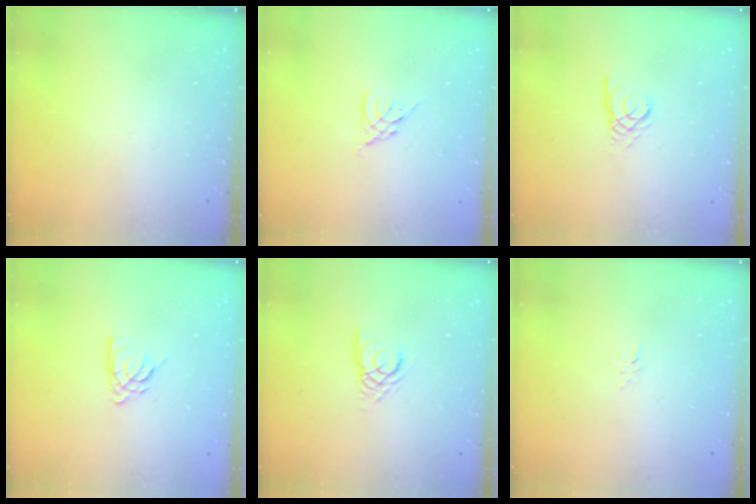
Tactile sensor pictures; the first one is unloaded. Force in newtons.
{"total": 2.6, "press": 2.5, "slide": 0.7}
{"total": 2.2, "press": 2.2, "slide": 0.2}
{"total": 5.3, "press": 5.3, "slide": 0.5}
{"total": 3.6, "press": 3.6, "slide": 0.2}
{"total": 2.9, "press": 2.9, "slide": 0.3}